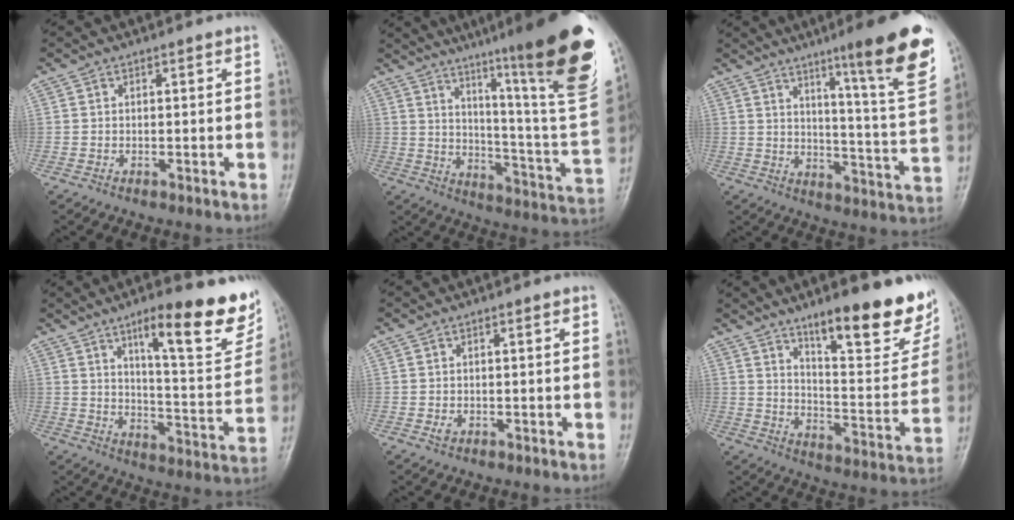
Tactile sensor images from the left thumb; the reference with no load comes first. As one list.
[{"total": 29.5, "force": [18.0, 2.6, 23.2], "torque": [-0.288, -0.089, 0.263]}, {"total": 18.8, "force": [11.1, 1.2, 15.2], "torque": [-0.181, -0.064, 0.159]}, {"total": 20.0, "force": [12.1, 4.6, 15.2], "torque": [-0.172, -0.063, 0.182]}, {"total": 1.1, "force": [-0.3, 0.7, 0.7], "torque": [-0.010, 0.001, -0.003]}, {"total": 21.9, "force": [14.1, 5.6, 15.7], "torque": [-0.178, -0.080, 0.214]}]